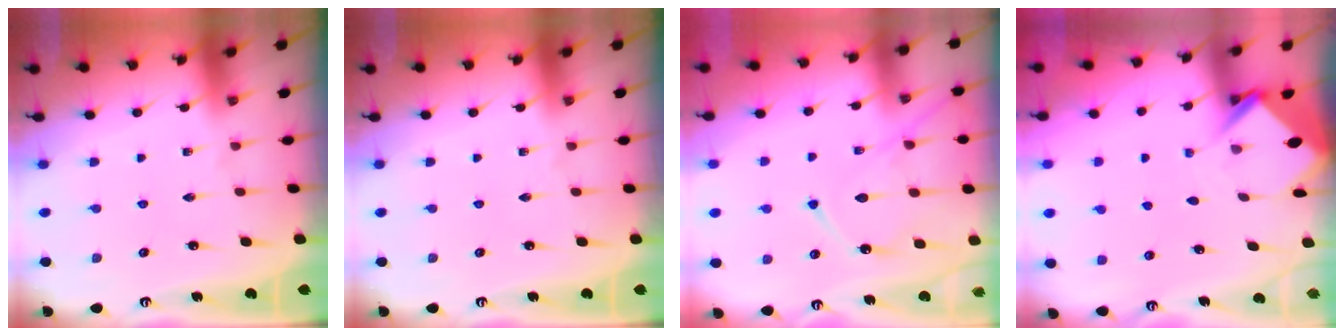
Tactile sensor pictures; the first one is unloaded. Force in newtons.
{"total": 0.0}
{"total": 11.8, "press": 11.7, "slide": 1.2}
{"total": 3.8, "press": 3.8, "slide": 0.2}